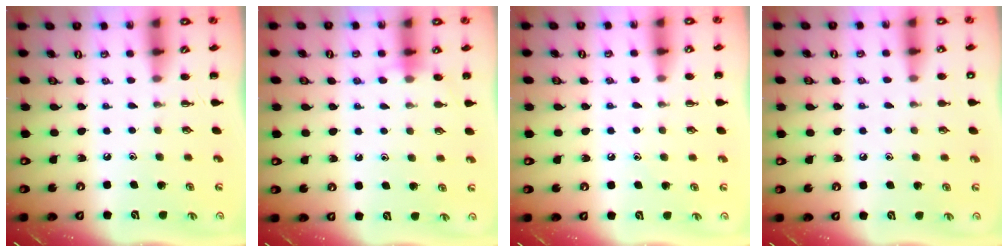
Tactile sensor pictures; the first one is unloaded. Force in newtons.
{"total": 7.9, "press": 7.4, "slide": 2.6}
{"total": 6.8, "press": 6.6, "slide": 1.8}
{"total": 5.4, "press": 5.1, "slide": 1.7}